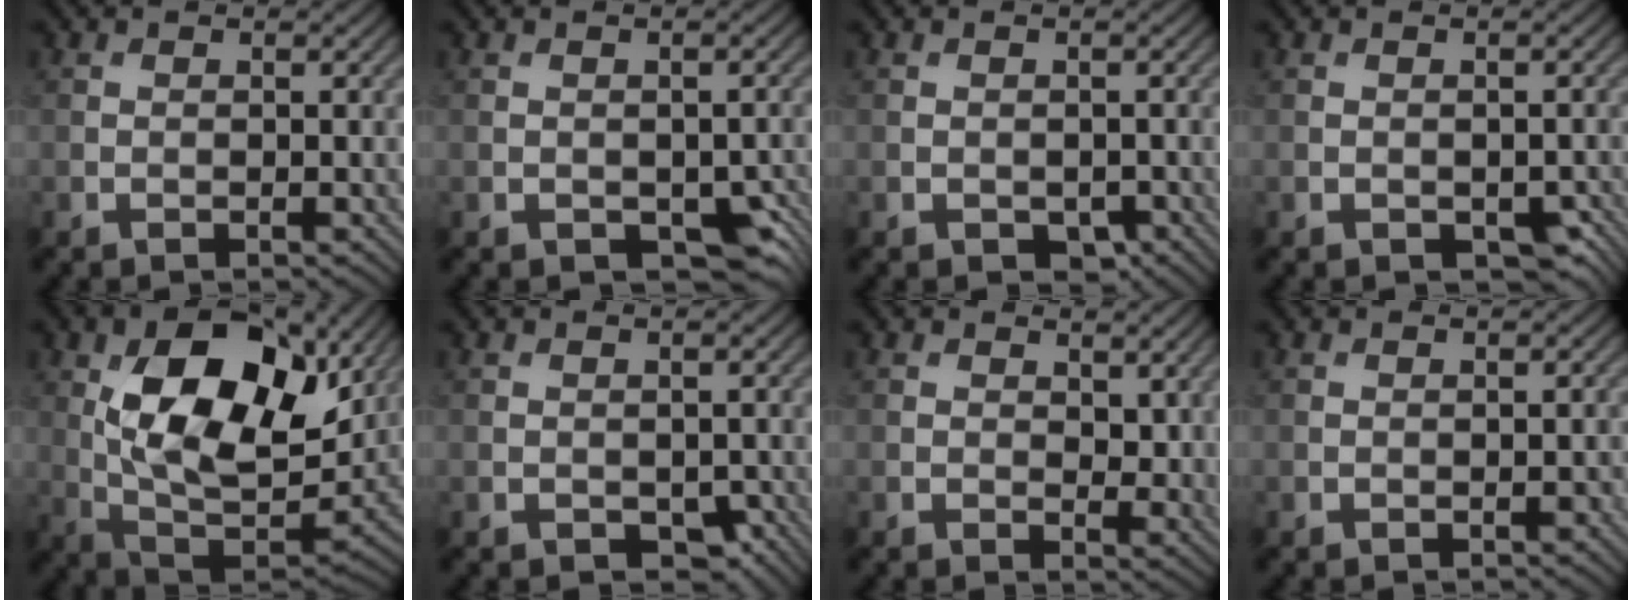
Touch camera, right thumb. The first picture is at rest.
{"total": 4.5, "force": [-1.7, 2.8, 3.1], "torque": [-0.043, -0.017, -0.018]}
{"total": 2.0, "force": [-1.0, 1.3, 1.1], "torque": [-0.022, -0.011, -0.011]}
{"total": 2.9, "force": [-1.2, 1.8, 1.8], "torque": [-0.025, -0.013, -0.008]}
{"total": 15.5, "force": [4.6, 8.7, 12.0], "torque": [-0.211, -0.008, 0.087]}
{"total": 2.9, "force": [-1.3, 1.9, 1.7], "torque": [-0.027, -0.011, -0.015]}
{"total": 3.5, "force": [1.4, 2.0, 2.5], "torque": [-0.036, -0.008, 0.025]}
{"total": 0.7, "force": [-0.3, 0.1, 0.6], "torque": [-0.007, 0.002, -0.003]}